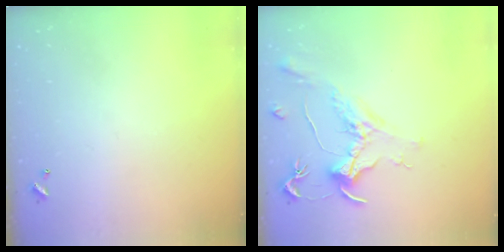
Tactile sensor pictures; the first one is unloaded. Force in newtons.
{"total": 1.6, "press": 1.4, "slide": 0.7}